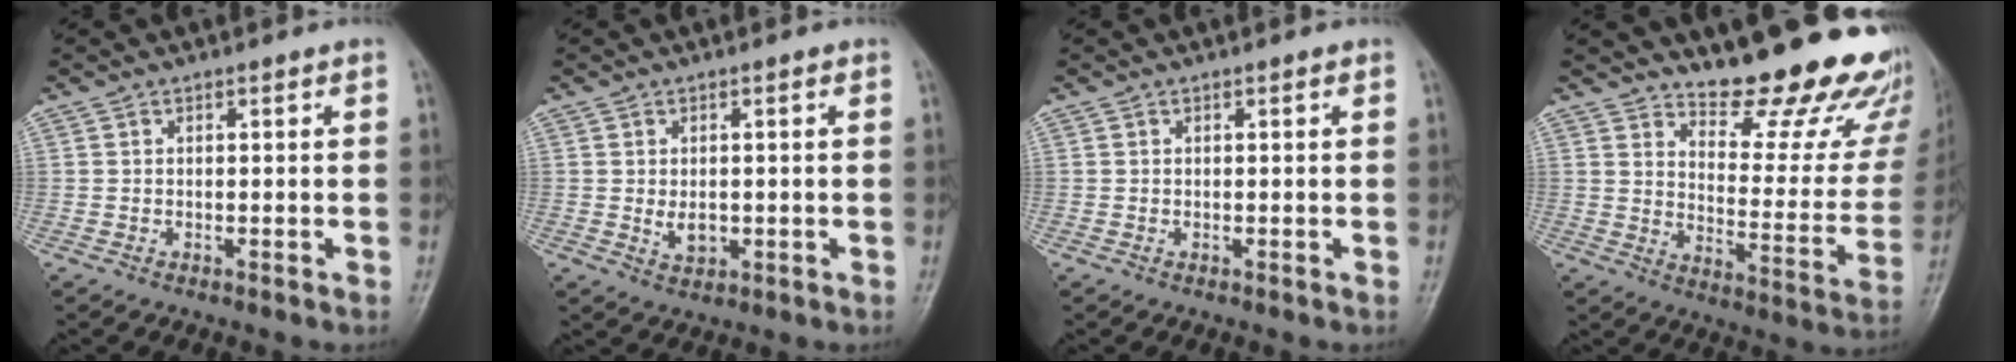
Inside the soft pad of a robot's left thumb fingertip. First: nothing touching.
{"total": 3.1, "force": [-0.1, 2.2, 2.2], "torque": [-0.027, -0.005, 0.004]}
{"total": 0.0}
{"total": 22.1, "force": [18.1, 6.8, 10.6], "torque": [-0.096, -0.152, 0.231]}